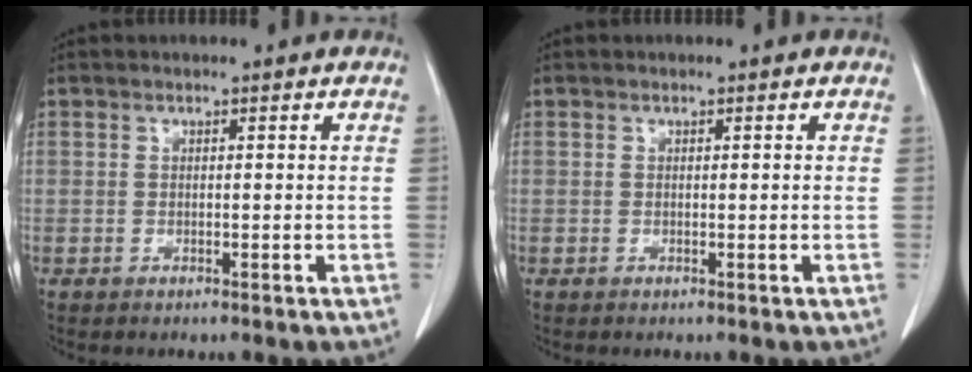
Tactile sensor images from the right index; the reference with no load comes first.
{"total": 0.0}